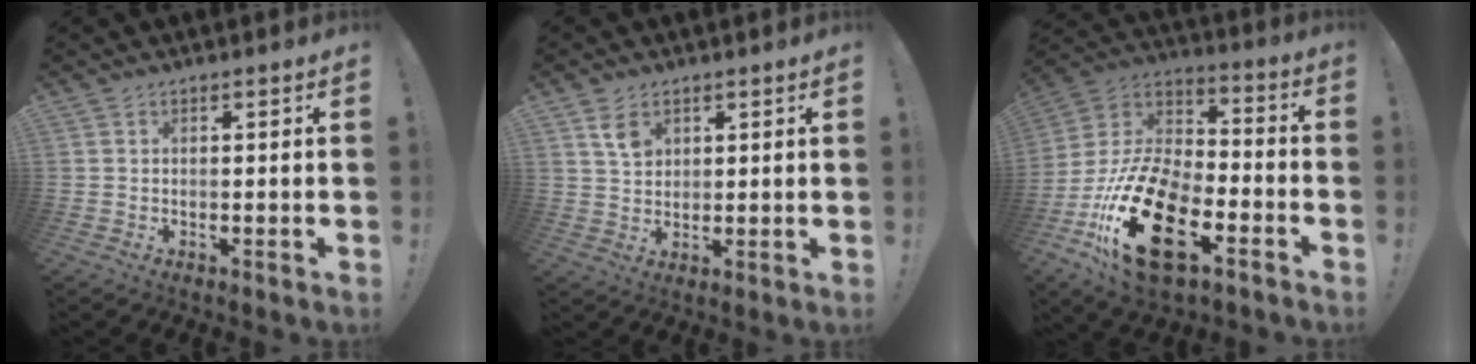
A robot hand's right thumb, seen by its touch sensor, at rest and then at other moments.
{"total": 5.3, "force": [2.9, 3.6, 2.6], "torque": [-0.033, -0.012, 0.052]}
{"total": 25.1, "force": [-11.5, 13.4, 17.9], "torque": [-0.364, 0.066, -0.190]}